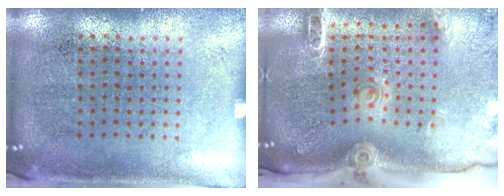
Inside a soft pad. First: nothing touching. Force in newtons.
{"total": 3.0, "press": 2.1, "slide": 2.2}